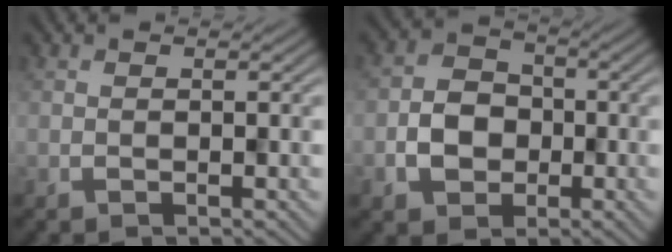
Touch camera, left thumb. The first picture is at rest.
{"total": 4.6, "force": [-1.3, 3.9, 2.0], "torque": [-0.036, 0.000, -0.031]}